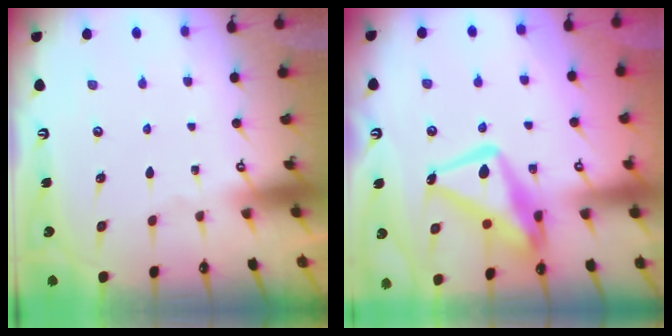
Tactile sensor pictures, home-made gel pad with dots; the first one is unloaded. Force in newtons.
{"total": 17.5, "press": 17.4, "slide": 1.6}